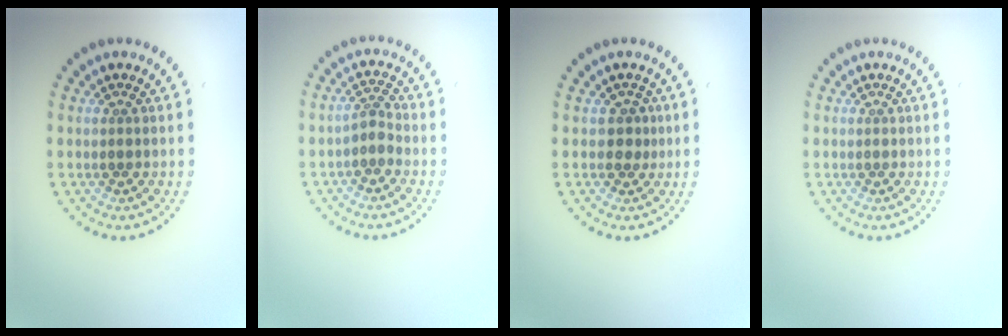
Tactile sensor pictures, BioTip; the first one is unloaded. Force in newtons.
{"total": 1.6, "press": 1.3, "slide": 1.0}
{"total": 1.5, "press": 1.2, "slide": 0.9}
{"total": 0.0}